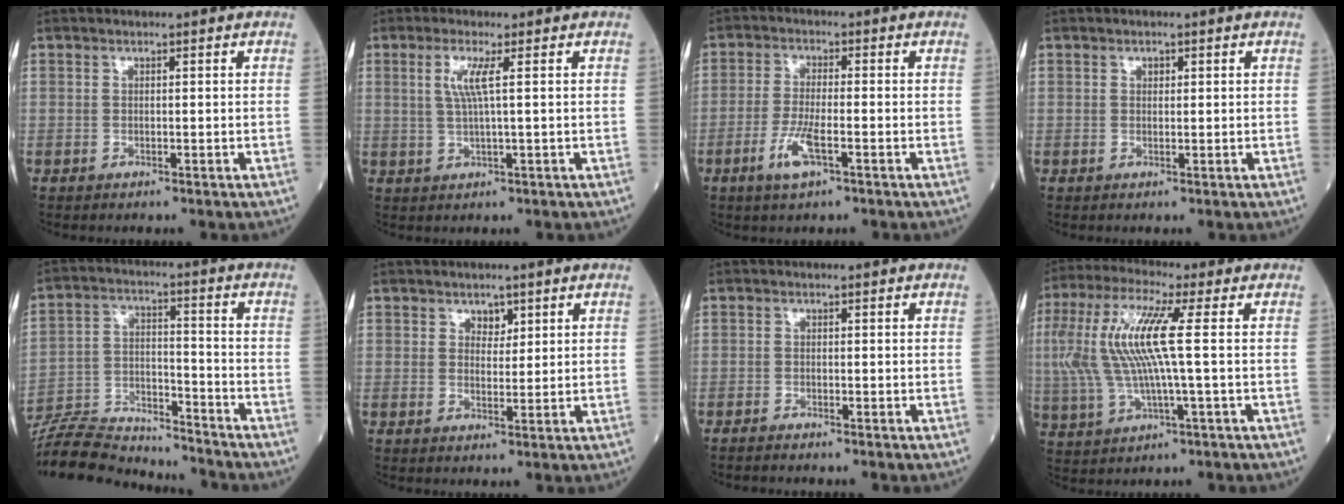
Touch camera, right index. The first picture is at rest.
{"total": 3.8, "force": [1.1, -0.3, 3.6], "torque": [-0.078, 0.001, 0.021]}
{"total": 5.4, "force": [-2.4, 0.9, 4.7], "torque": [-0.101, -0.007, -0.047]}
{"total": 0.8, "force": [0.4, 0.6, 0.5], "torque": [-0.007, -0.002, 0.006]}
{"total": 16.1, "force": [-15.6, 2.4, 2.9], "torque": [-0.057, 0.021, -0.258]}
{"total": 2.2, "force": [1.4, 1.4, 1.0], "torque": [-0.010, -0.002, 0.021]}
{"total": 1.3, "force": [-1.2, -0.1, 0.4], "torque": [-0.011, -0.001, -0.020]}
{"total": 14.2, "force": [1.6, 1.7, 14.0], "torque": [-0.317, 0.021, 0.029]}